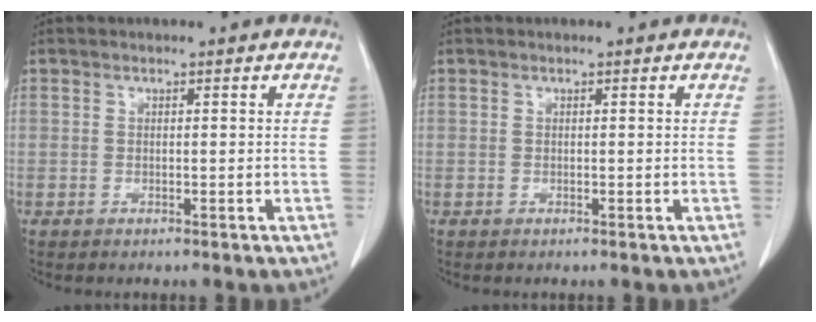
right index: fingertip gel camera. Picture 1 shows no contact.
{"total": 0.0}